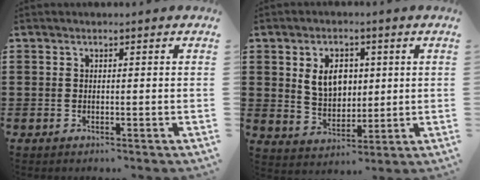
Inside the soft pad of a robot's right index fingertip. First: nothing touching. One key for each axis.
{"total": 6.3, "fx": 1.5, "fy": 4.6, "fz": 4.1, "tx": -0.080, "ty": 0.008, "tz": 0.022}